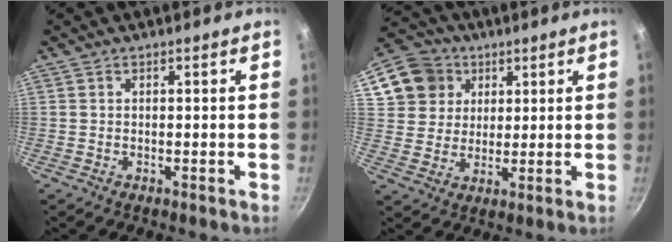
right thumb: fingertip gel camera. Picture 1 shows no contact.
{"total": 11.9, "force": [5.0, 10.2, 3.6], "torque": [-0.047, 0.010, 0.087]}